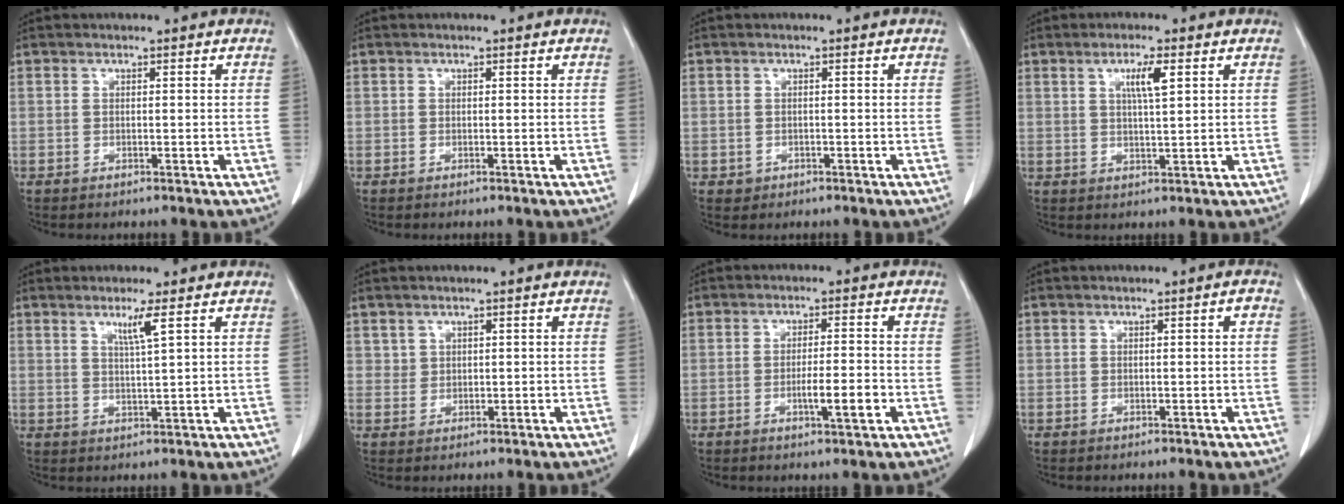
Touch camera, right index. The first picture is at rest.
{"total": 0.0}
{"total": 1.2, "force": [-0.5, 1.1, 0.1], "torque": [-0.002, 0.004, -0.003]}
{"total": 4.1, "force": [1.7, 0.0, 3.7], "torque": [-0.065, -0.001, 0.030]}
{"total": 3.3, "force": [1.8, -0.9, 2.6], "torque": [-0.052, -0.008, 0.037]}
{"total": 1.5, "force": [0.9, 1.1, 0.1], "torque": [0.013, 0.001, 0.012]}
{"total": 4.9, "force": [-1.6, 0.3, 4.7], "torque": [-0.077, -0.005, -0.024]}
{"total": 0.9, "force": [0.1, -0.2, 0.9], "torque": [-0.014, 0.002, 0.002]}